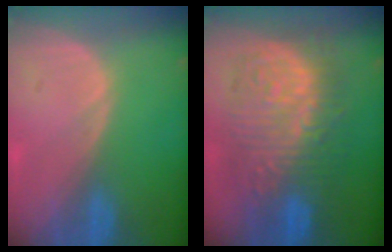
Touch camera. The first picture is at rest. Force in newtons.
{"total": 13.0, "press": 13.0, "slide": 1.3}